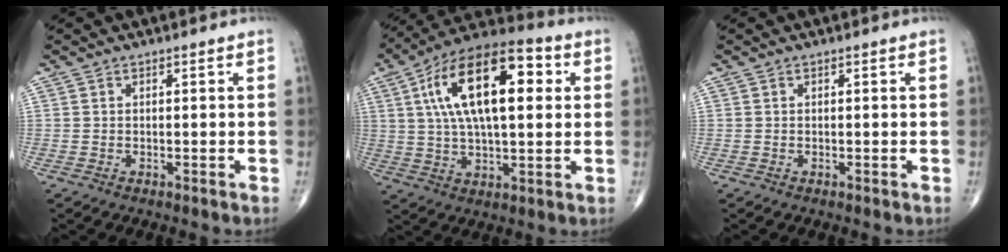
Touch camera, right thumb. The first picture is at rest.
{"total": 21.0, "force": [5.1, 9.3, 18.1], "torque": [-0.298, 0.019, 0.074]}
{"total": 0.0}